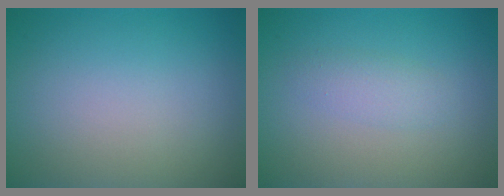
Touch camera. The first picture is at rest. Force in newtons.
{"total": 1.6, "press": 1.6, "slide": 0.0}